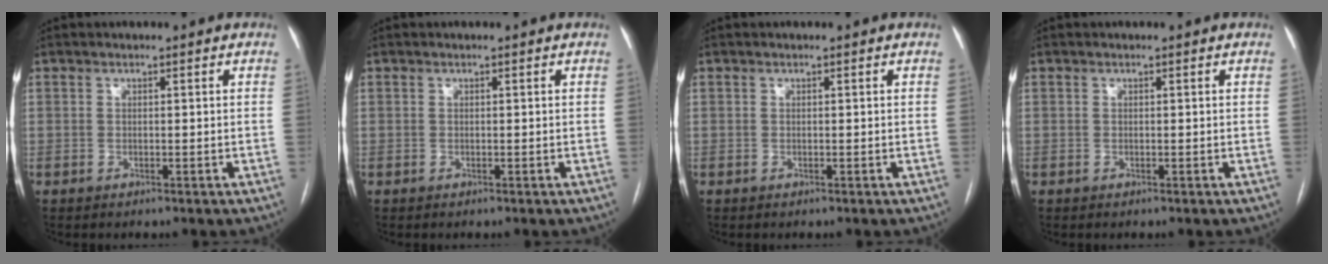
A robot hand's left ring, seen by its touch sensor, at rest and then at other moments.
{"total": 0.0}
{"total": 0.0}
{"total": 0.0}